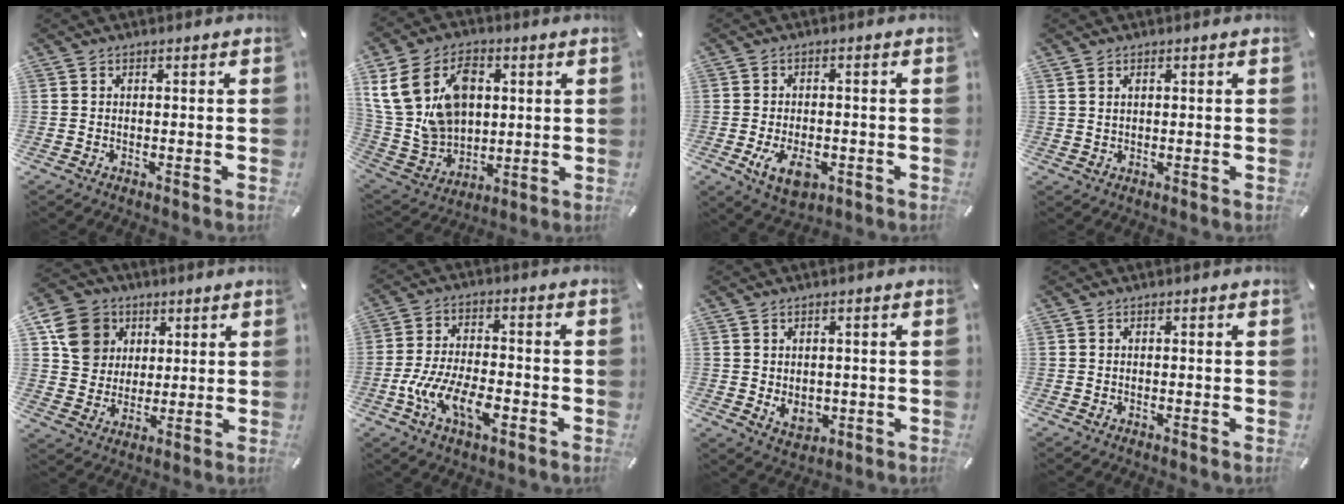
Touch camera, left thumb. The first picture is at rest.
{"total": 17.5, "force": [5.7, 13.3, 9.9], "torque": [-0.225, -0.012, 0.108]}
{"total": 7.1, "force": [-2.4, 4.2, 5.2], "torque": [-0.106, 0.000, -0.045]}
{"total": 1.2, "force": [0.6, 0.7, 0.8], "torque": [-0.016, 0.001, 0.012]}
{"total": 12.2, "force": [4.3, 10.6, 4.2], "torque": [-0.066, -0.006, 0.089]}
{"total": 11.9, "force": [-5.0, 6.0, 9.0], "torque": [-0.179, 0.012, -0.086]}
{"total": 4.4, "force": [0.0, 3.7, 2.4], "torque": [-0.035, -0.003, 0.001]}
{"total": 0.0}